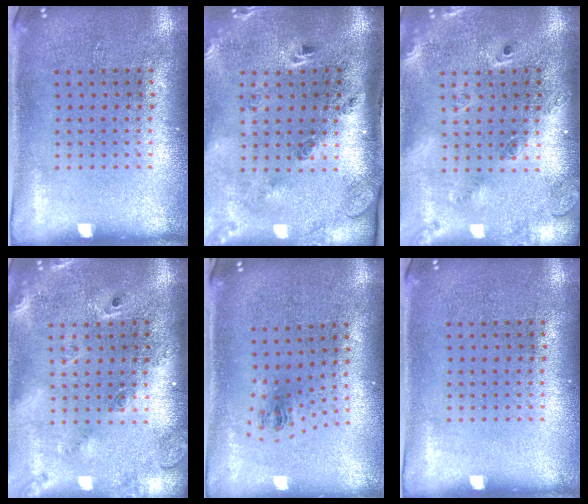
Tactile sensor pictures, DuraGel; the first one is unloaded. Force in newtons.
{"total": 3.0, "press": 1.9, "slide": 2.2}
{"total": 2.4, "press": 1.7, "slide": 1.7}
{"total": 2.4, "press": 1.7, "slide": 1.6}
{"total": 1.1, "press": 0.4, "slide": 1.0}
{"total": 0.0}